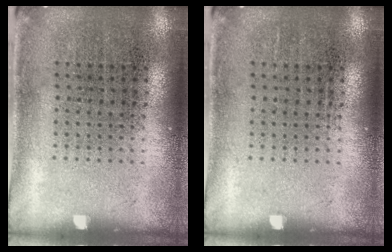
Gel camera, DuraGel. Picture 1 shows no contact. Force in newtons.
{"total": 0.0}